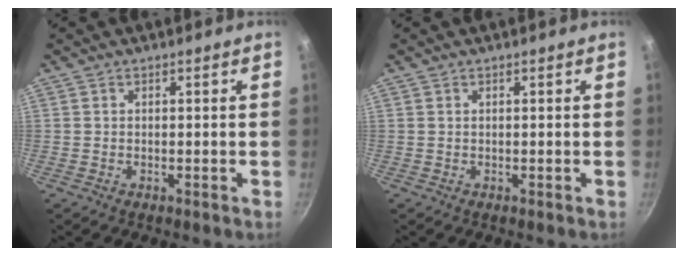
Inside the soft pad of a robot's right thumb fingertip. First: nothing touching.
{"total": 0.0}